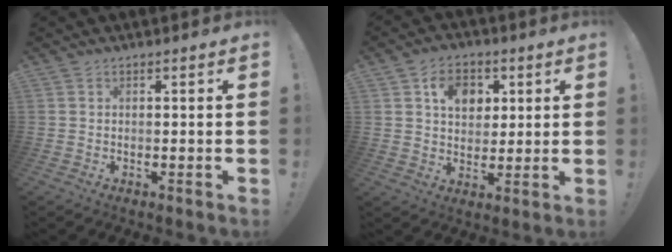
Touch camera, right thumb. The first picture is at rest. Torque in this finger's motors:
{"motor_torque": [1.34, 1.36, -0.01, 0.02, 0.36]}